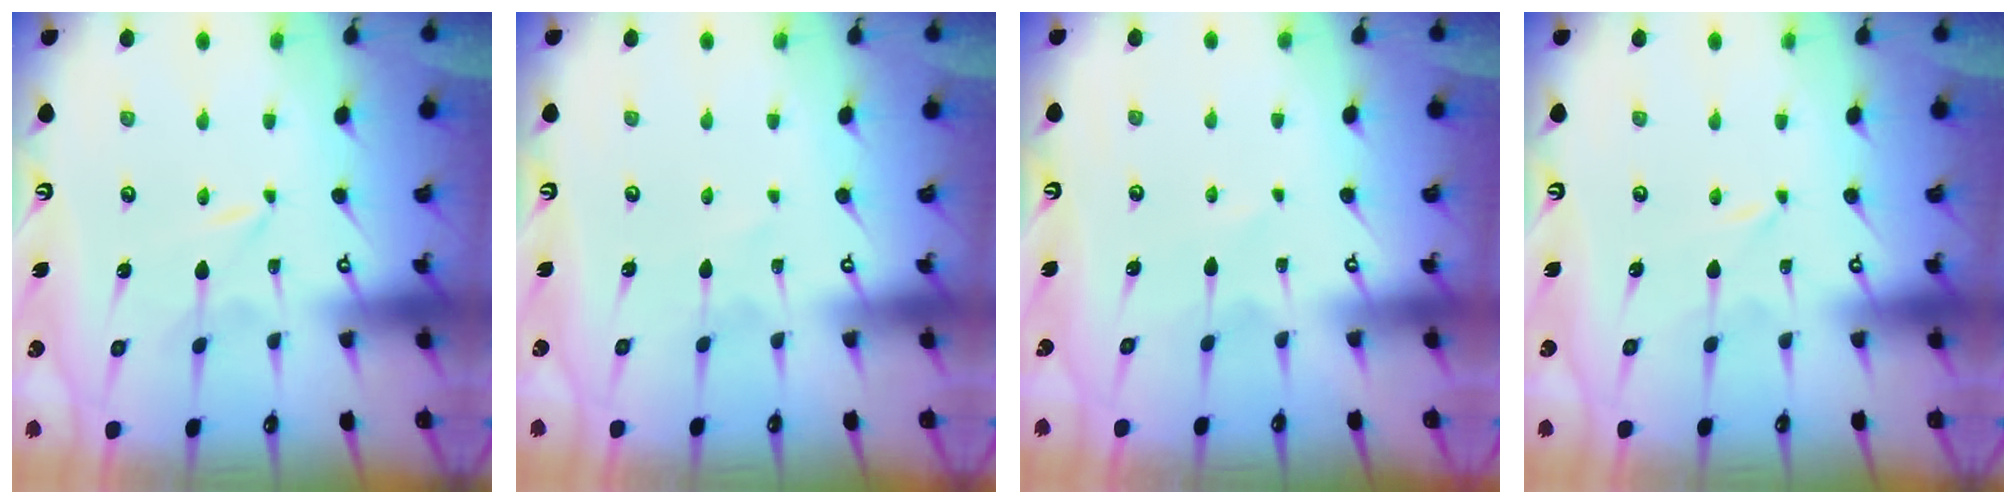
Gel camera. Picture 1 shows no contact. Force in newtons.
{"total": 1.2, "press": 1.2, "slide": 0.1}
{"total": 0.6, "press": 0.6, "slide": 0.2}
{"total": 0.0}